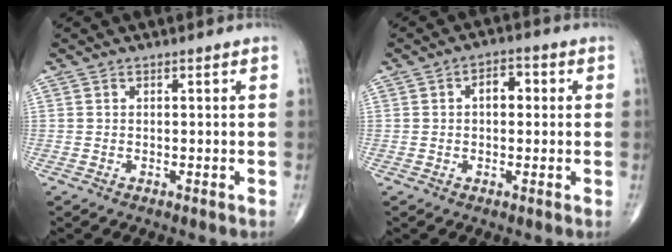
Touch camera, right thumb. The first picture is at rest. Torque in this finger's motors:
{"motor_torque": [0.64, 1.03, 0.51, 0.08, 0.00]}